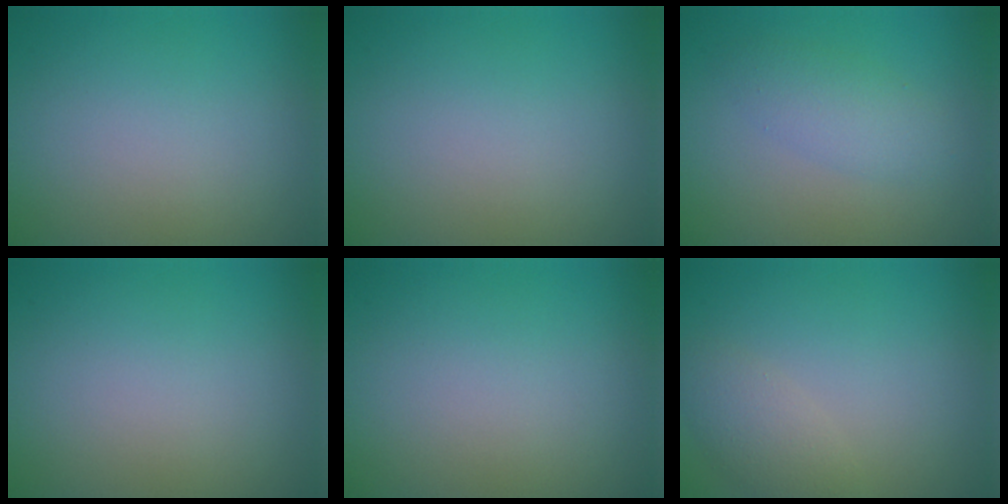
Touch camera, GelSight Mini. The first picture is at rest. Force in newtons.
{"total": 0.0}
{"total": 2.5, "press": 2.5, "slide": 0.1}
{"total": 0.0}
{"total": 0.0}
{"total": 2.4, "press": 2.4, "slide": 0.2}